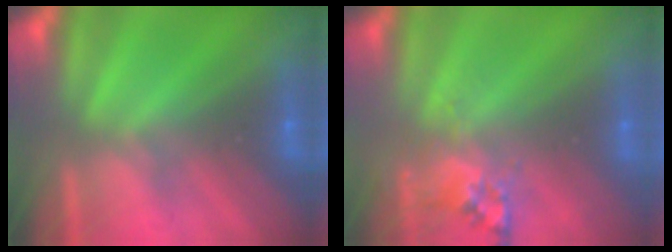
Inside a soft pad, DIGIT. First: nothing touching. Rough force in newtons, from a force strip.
{"total": 2.5}